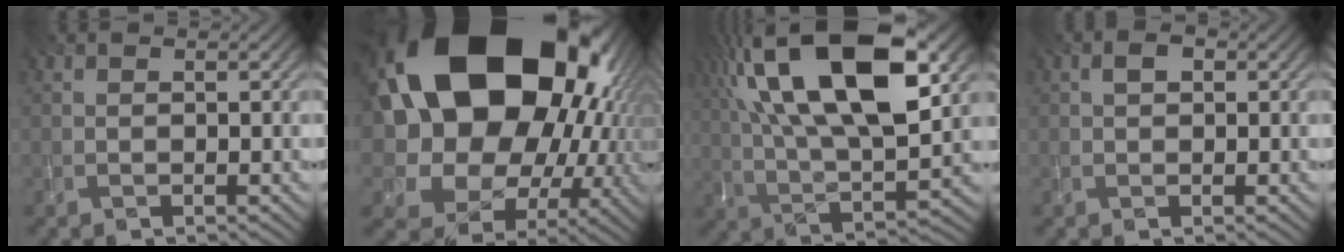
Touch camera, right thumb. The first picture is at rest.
{"total": 24.4, "force": [6.3, 19.0, 13.9], "torque": [-0.290, -0.034, 0.131]}
{"total": 20.6, "force": [8.1, 8.6, 16.9], "torque": [-0.322, 0.041, 0.126]}
{"total": 1.8, "force": [0.3, 1.2, 1.3], "torque": [-0.020, 0.003, 0.002]}